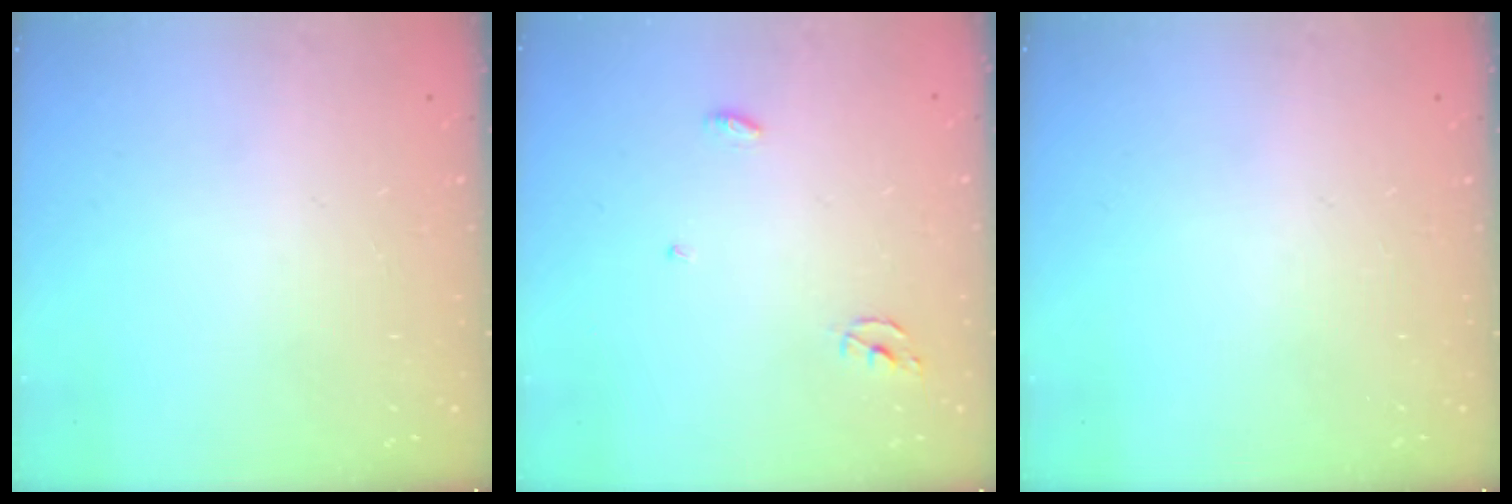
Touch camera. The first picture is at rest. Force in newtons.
{"total": 3.1, "press": 3.1, "slide": 0.2}
{"total": 0.0}